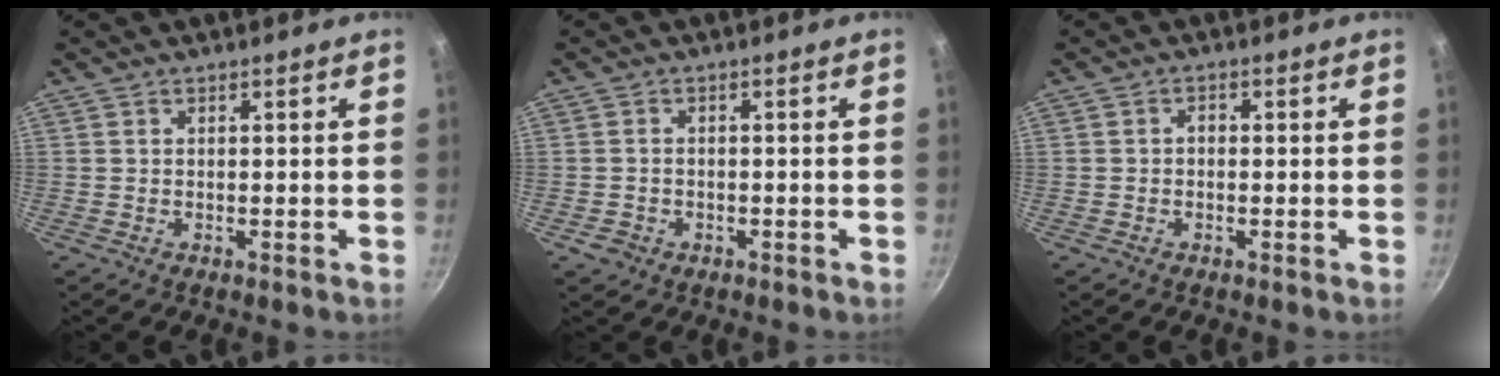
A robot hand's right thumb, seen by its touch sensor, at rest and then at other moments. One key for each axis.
{"total": 2.6, "fx": -1.2, "fy": 2.2, "fz": 0.9, "tx": -0.017, "ty": 0.013, "tz": -0.013}
{"total": 1.3, "fx": -0.3, "fy": 1.0, "fz": 0.8, "tx": -0.013, "ty": 0.008, "tz": -0.006}